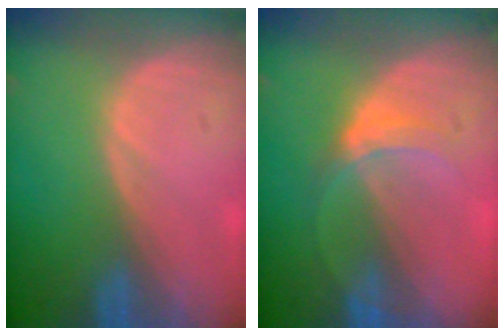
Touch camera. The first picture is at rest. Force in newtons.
{"total": 4.0, "press": 3.7, "slide": 1.6}